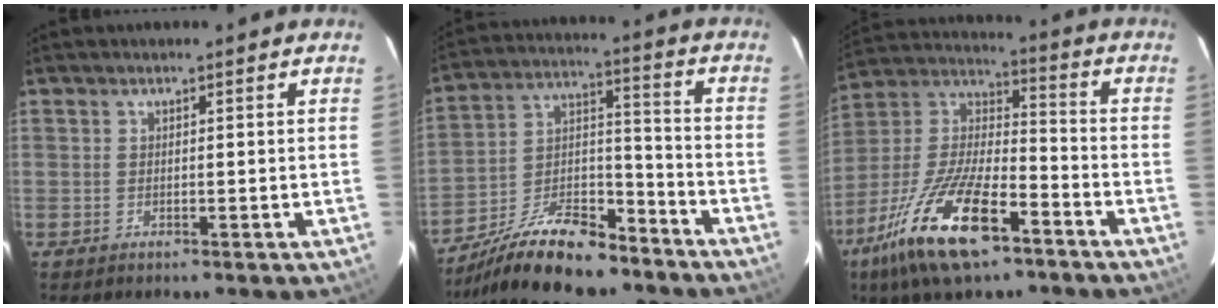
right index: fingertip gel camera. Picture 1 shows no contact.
{"total": 18.0, "force": [-14.0, 6.4, 9.5], "torque": [-0.191, 0.008, -0.239]}
{"total": 20.7, "force": [-12.0, 7.0, 15.3], "torque": [-0.318, -0.028, -0.226]}